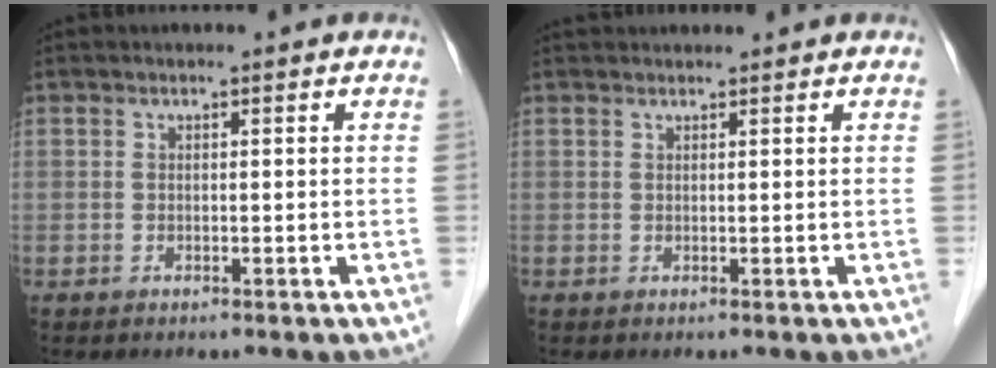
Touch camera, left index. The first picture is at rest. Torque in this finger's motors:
{"motor_torque": [-0.36, -0.77, 0.04, 0.01]}